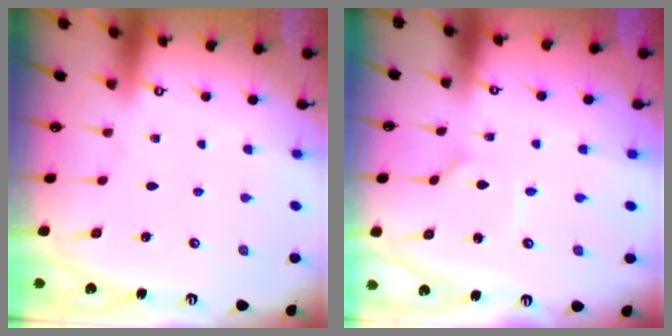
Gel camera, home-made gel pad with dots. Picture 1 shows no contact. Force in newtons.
{"total": 1.0, "press": 1.0, "slide": 0.0}